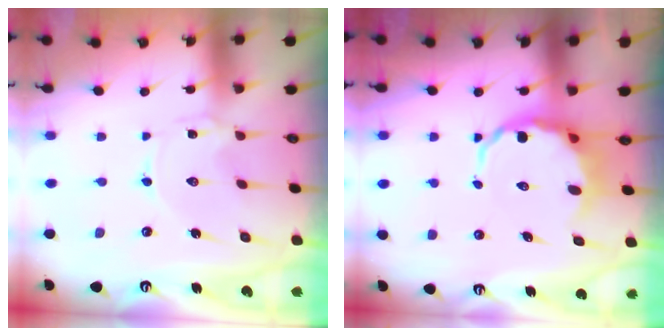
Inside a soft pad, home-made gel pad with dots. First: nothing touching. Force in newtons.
{"total": 6.5, "press": 6.0, "slide": 2.6}